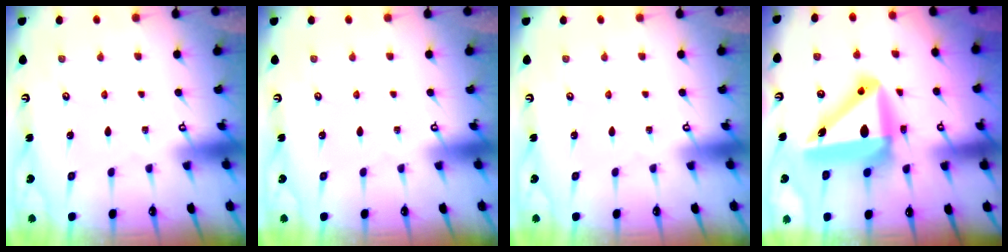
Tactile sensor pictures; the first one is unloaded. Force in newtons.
{"total": 0.0}
{"total": 0.0}
{"total": 14.3, "press": 13.7, "slide": 4.0}